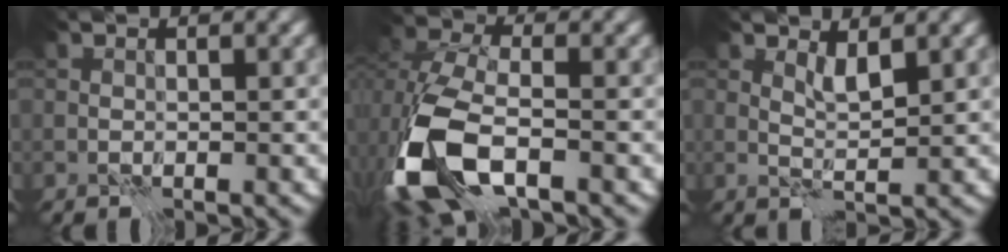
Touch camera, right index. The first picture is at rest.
{"total": 9.4, "force": [-4.0, 5.0, 6.8], "torque": [-0.167, -0.022, -0.078]}
{"total": 1.9, "force": [1.6, -0.5, 0.9], "torque": [-0.016, -0.002, 0.031]}